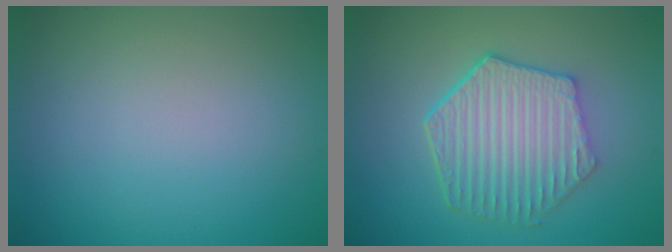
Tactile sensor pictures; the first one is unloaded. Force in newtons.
{"total": 6.1, "press": 4.8, "slide": 3.8}